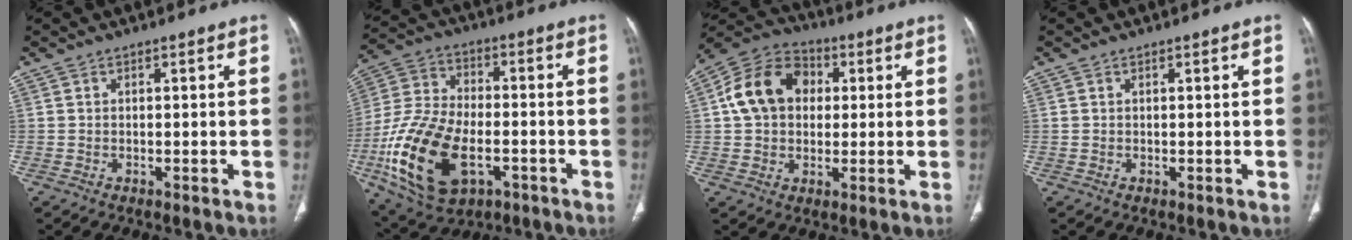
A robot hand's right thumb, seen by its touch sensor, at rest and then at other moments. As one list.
[{"total": 22.0, "force": [-6.6, 12.8, 16.6], "torque": [-0.333, 0.011, -0.104]}, {"total": 14.6, "force": [2.5, 10.8, 9.5], "torque": [-0.156, 0.028, 0.033]}, {"total": 0.0}]